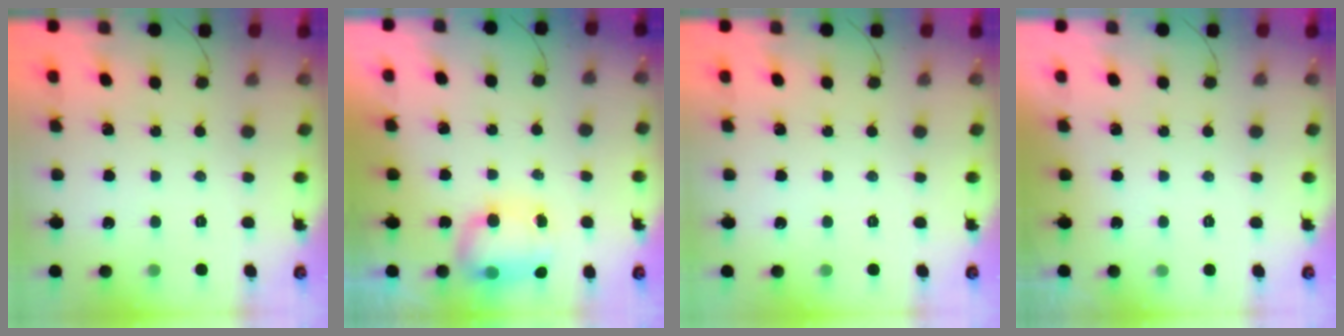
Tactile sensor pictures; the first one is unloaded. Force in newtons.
{"total": 11.9, "press": 9.8, "slide": 6.8}
{"total": 0.0}
{"total": 0.0}